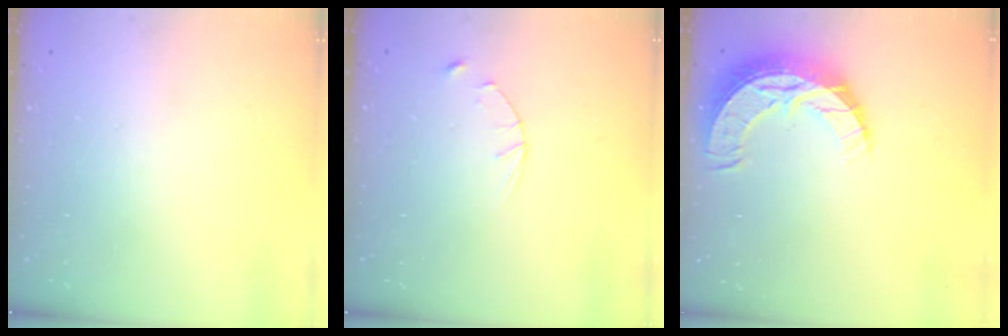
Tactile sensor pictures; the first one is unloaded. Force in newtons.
{"total": 2.8, "press": 2.8, "slide": 0.4}
{"total": 10.3, "press": 10.3, "slide": 0.9}